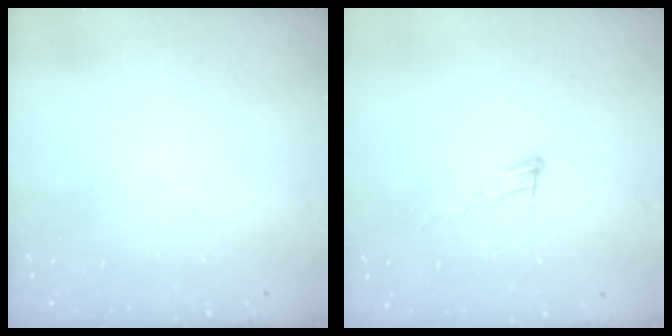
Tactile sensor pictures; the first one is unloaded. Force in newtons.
{"total": 6.6, "press": 6.6, "slide": 0.5}